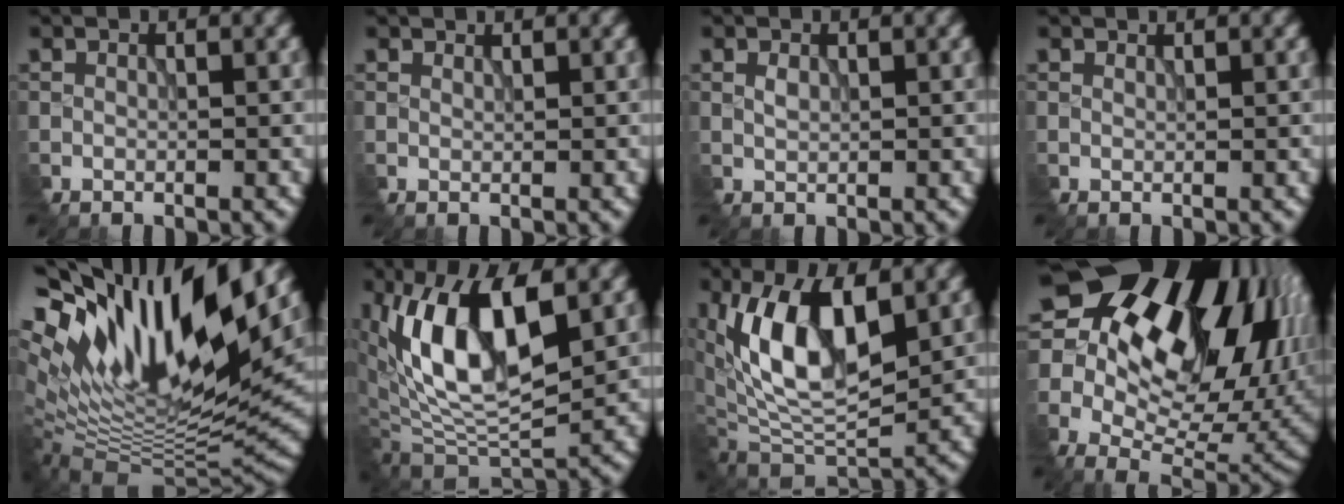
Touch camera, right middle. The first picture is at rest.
{"total": 1.2, "force": [1.1, 0.4, 0.1], "torque": [-0.005, 0.002, 0.018]}
{"total": 0.6, "force": [0.0, 0.4, 0.4], "torque": [-0.012, -0.001, 0.006]}
{"total": 0.9, "force": [0.8, 0.3, 0.1], "torque": [-0.004, 0.000, 0.013]}
{"total": 17.0, "force": [8.2, 6.0, 13.7], "torque": [-0.270, 0.027, 0.139]}
{"total": 10.7, "force": [2.4, 5.1, 9.1], "torque": [-0.156, -0.002, 0.044]}
{"total": 9.8, "force": [2.1, 5.0, 8.2], "torque": [-0.145, -0.002, 0.034]}
{"total": 19.3, "force": [6.6, 12.5, 13.2], "torque": [-0.189, 0.019, 0.133]}